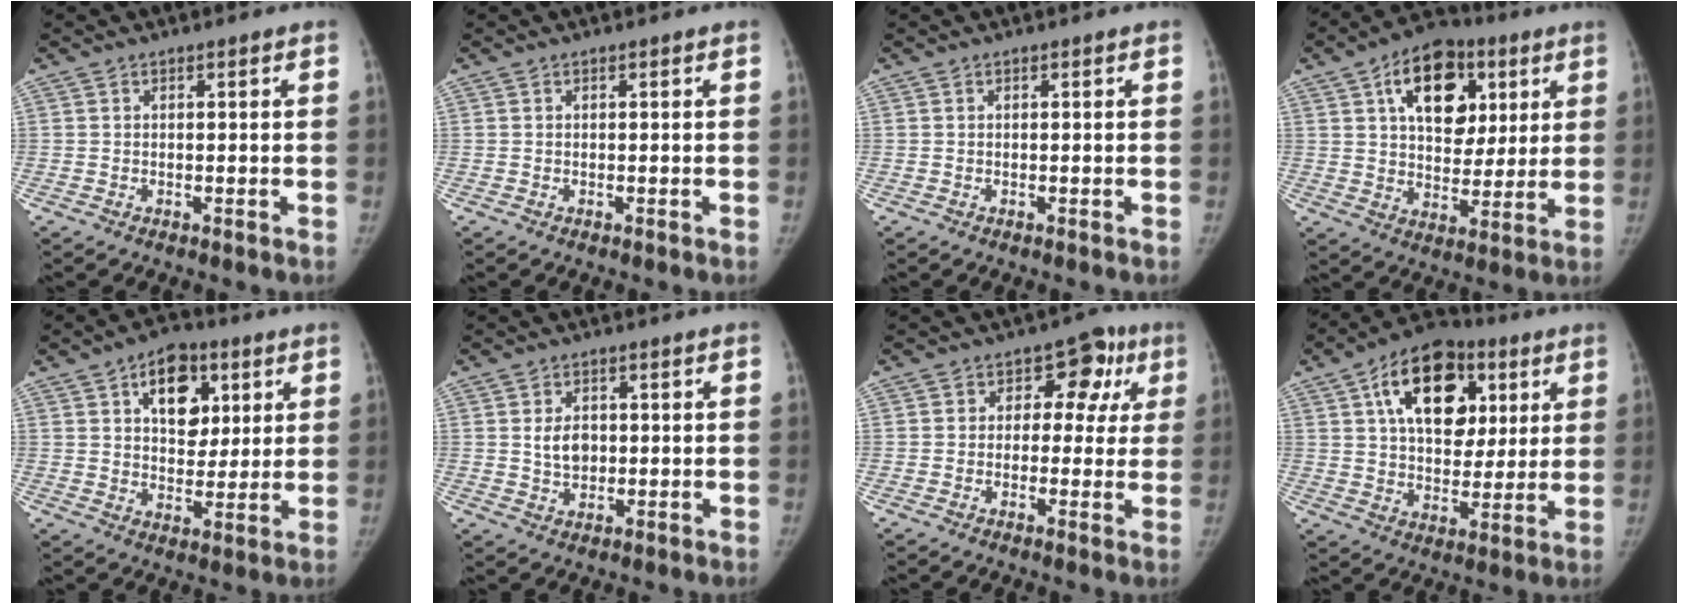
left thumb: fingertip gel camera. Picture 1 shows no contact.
{"total": 0.0}
{"total": 0.0}
{"total": 17.5, "force": [6.9, 11.4, 11.3], "torque": [-0.129, -0.012, 0.109]}
{"total": 12.2, "force": [5.0, 8.1, 7.7], "torque": [-0.069, -0.013, 0.076]}
{"total": 4.7, "force": [0.4, 3.5, 3.1], "torque": [-0.038, -0.001, 0.011]}
{"total": 9.1, "force": [2.1, 6.9, 5.5], "torque": [-0.011, 0.020, 0.016]}
{"total": 20.0, "force": [7.6, 12.9, 13.3], "torque": [-0.171, -0.007, 0.115]}